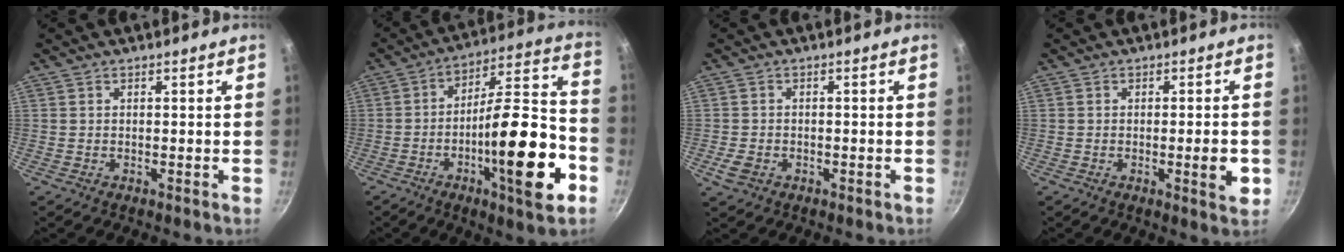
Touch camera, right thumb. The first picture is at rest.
{"total": 22.3, "force": [-7.5, 5.8, 20.2], "torque": [-0.283, 0.047, -0.122]}
{"total": 3.3, "force": [-1.4, 2.3, 1.8], "torque": [-0.035, 0.009, -0.022]}
{"total": 5.0, "force": [-1.1, 1.1, 4.7], "torque": [-0.059, -0.002, -0.014]}